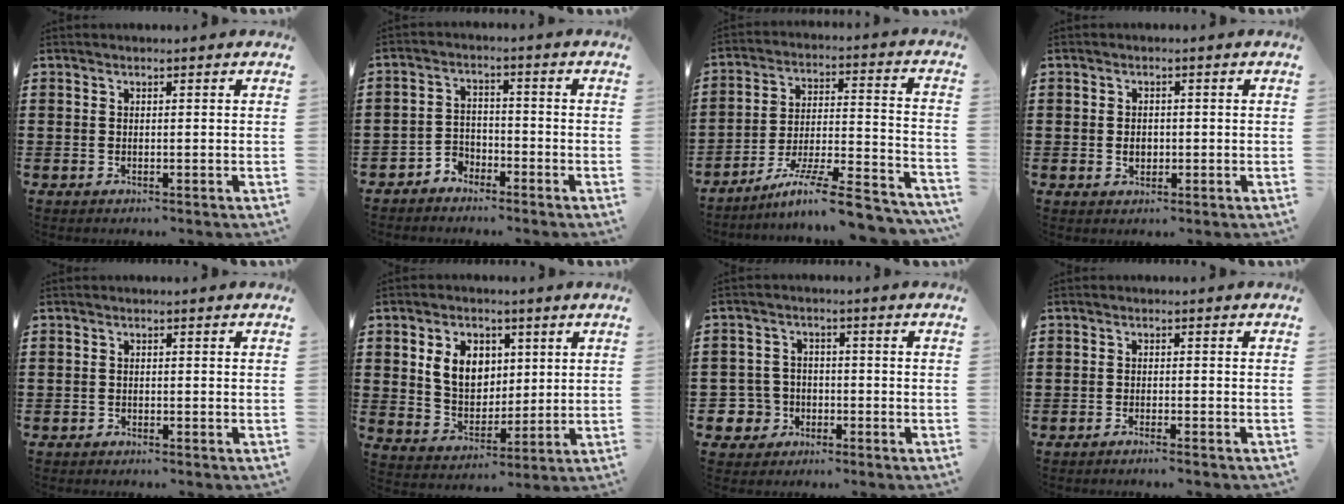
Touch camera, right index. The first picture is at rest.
{"total": 3.2, "force": [-2.8, 1.5, 0.1], "torque": [-0.012, 0.006, -0.061]}
{"total": 10.6, "force": [-8.5, 0.7, 6.3], "torque": [-0.100, 0.011, -0.164]}
{"total": 1.7, "force": [-0.2, 1.3, 1.1], "torque": [-0.024, 0.006, -0.005]}
{"total": 0.8, "force": [-0.7, 0.3, 0.0], "torque": [-0.001, 0.004, -0.016]}
{"total": 7.7, "force": [2.2, 5.9, 4.4], "torque": [-0.101, 0.010, 0.035]}
{"total": 4.8, "force": [-1.9, 4.2, 1.3], "torque": [-0.063, 0.001, -0.044]}
{"total": 1.3, "force": [-1.2, -0.1, 0.4], "torque": [-0.008, 0.001, -0.023]}